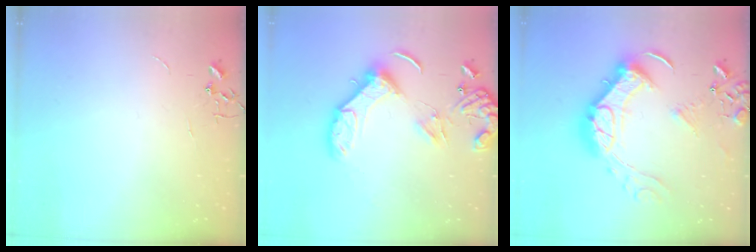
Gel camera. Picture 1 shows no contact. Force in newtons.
{"total": 15.3, "press": 15.1, "slide": 2.1}
{"total": 20.8, "press": 20.7, "slide": 1.7}